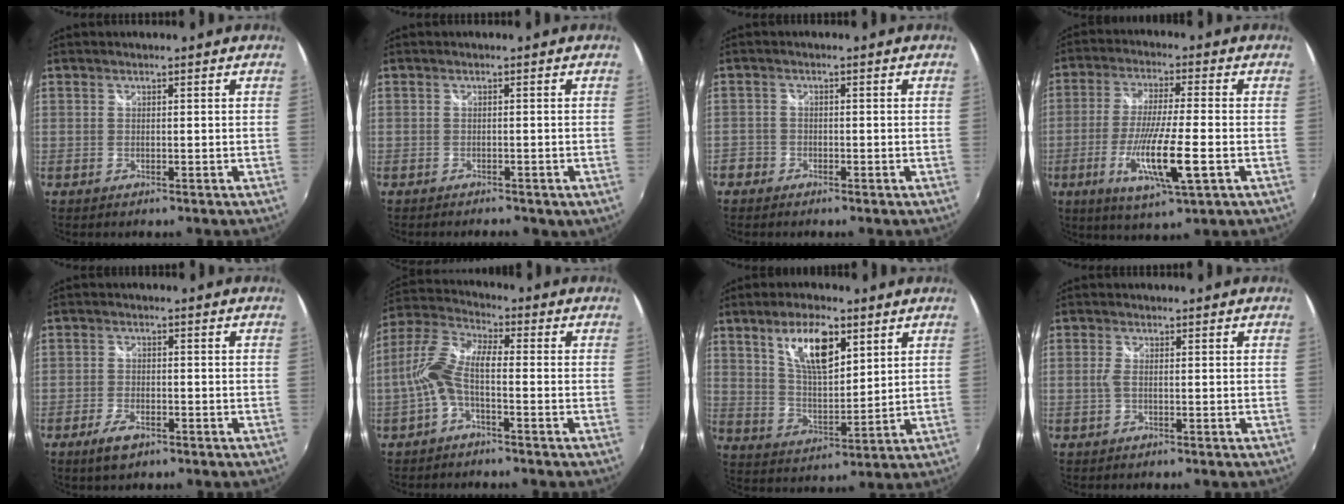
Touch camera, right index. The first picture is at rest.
{"total": 4.6, "force": [-3.4, 2.1, 2.4], "torque": [-0.047, -0.012, -0.042]}
{"total": 3.2, "force": [-2.2, 2.3, 0.5], "torque": [-0.023, 0.000, -0.045]}
{"total": 13.0, "force": [-4.3, 1.2, 12.2], "torque": [-0.233, -0.025, -0.076]}
{"total": 4.4, "force": [-2.8, 2.0, 2.8], "torque": [-0.070, -0.007, -0.052]}
{"total": 8.3, "force": [-2.1, 2.8, 7.5], "torque": [-0.173, 0.015, -0.045]}
{"total": 11.3, "force": [5.9, 4.3, 8.6], "torque": [-0.149, 0.007, 0.114]}
{"total": 1.5, "force": [-0.3, 0.2, 1.5], "torque": [-0.031, 0.000, -0.007]}